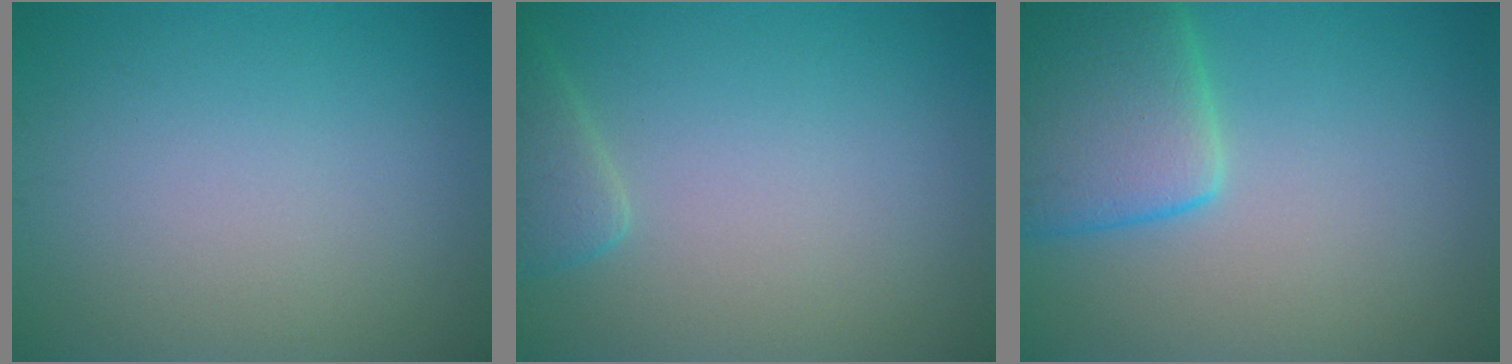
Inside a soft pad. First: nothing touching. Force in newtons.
{"total": 2.0, "press": 2.0, "slide": 0.2}
{"total": 6.9, "press": 6.9, "slide": 0.3}